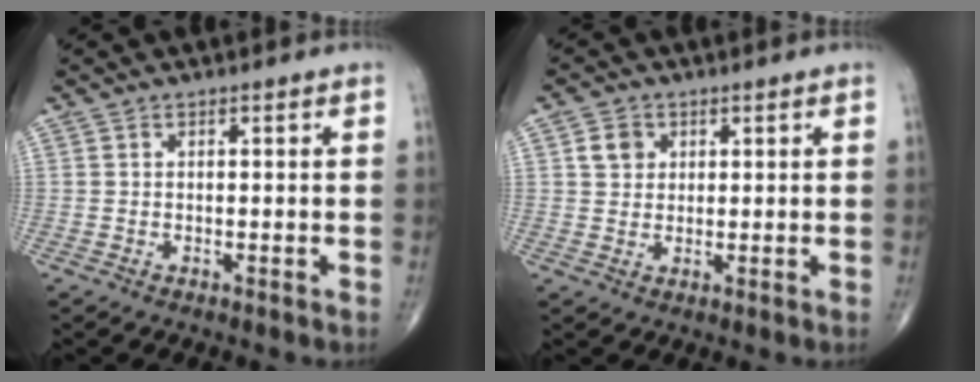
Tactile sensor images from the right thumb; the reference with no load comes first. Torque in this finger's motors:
{"motor_torque": [-0.24, 0.23, 0.07, 0.04, 0.02]}